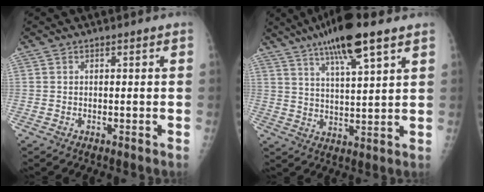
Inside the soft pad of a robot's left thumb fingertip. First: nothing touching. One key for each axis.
{"total": 13.2, "fx": 8.3, "fy": 2.6, "fz": 9.9, "tx": -0.164, "ty": -0.026, "tz": 0.140}